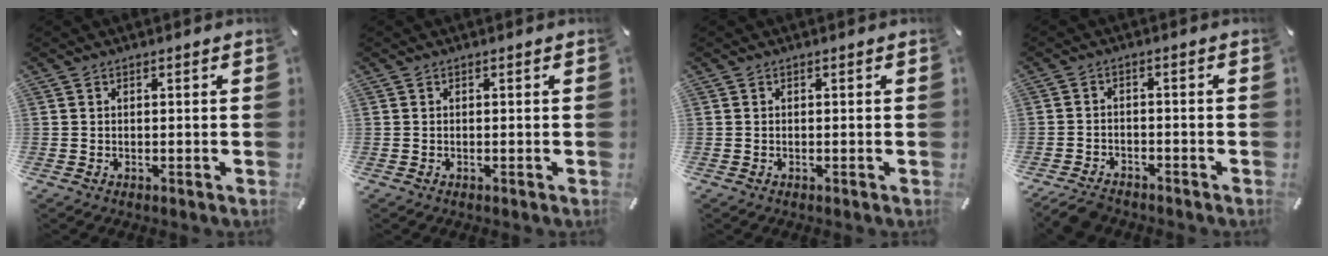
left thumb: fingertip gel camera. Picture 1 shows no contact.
{"total": 0.0}
{"total": 0.0}
{"total": 4.5, "force": [-4.0, 1.7, 1.2], "torque": [-0.035, 0.012, -0.080]}